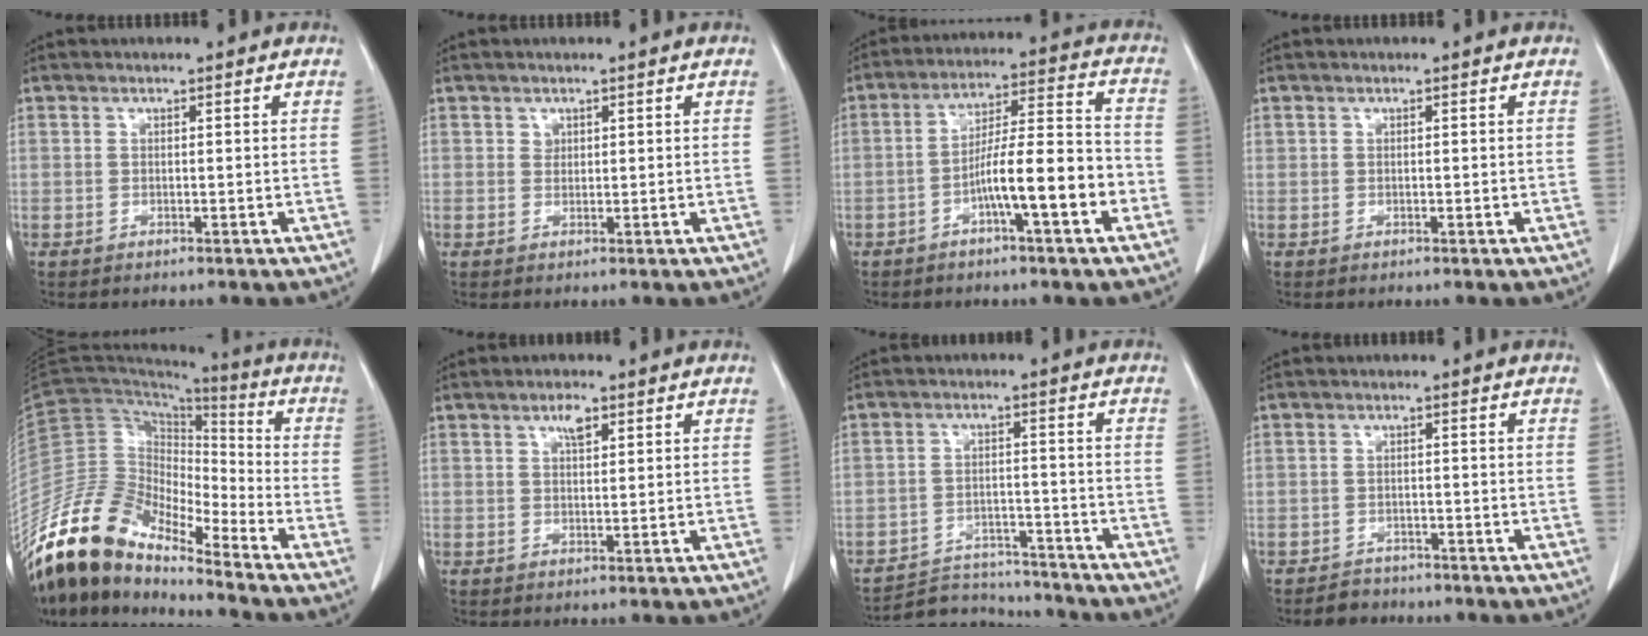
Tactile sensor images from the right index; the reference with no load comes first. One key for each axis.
{"total": 0.7, "fx": 0.4, "fy": 0.6, "fz": 0.0, "tx": 0.009, "ty": -0.001, "tz": 0.004}
{"total": 11.1, "fx": -4.4, "fy": 1.0, "fz": 10.2, "tx": -0.173, "ty": 0.020, "tz": -0.073}
{"total": 0.0}
{"total": 13.9, "fx": -12.0, "fy": 4.1, "fz": 5.7, "tx": -0.109, "ty": 0.048, "tz": -0.228}
{"total": 2.4, "fx": 1.3, "fy": 0.8, "fz": 1.8, "tx": -0.038, "ty": 0.001, "tz": 0.023}
{"total": 9.1, "fx": -9.0, "fy": 1.6, "fz": -0.1, "tx": 0.007, "ty": 0.013, "tz": -0.140}
{"total": 2.4, "fx": -2.0, "fy": 1.2, "fz": -0.4, "tx": -0.004, "ty": 0.003, "tz": -0.031}